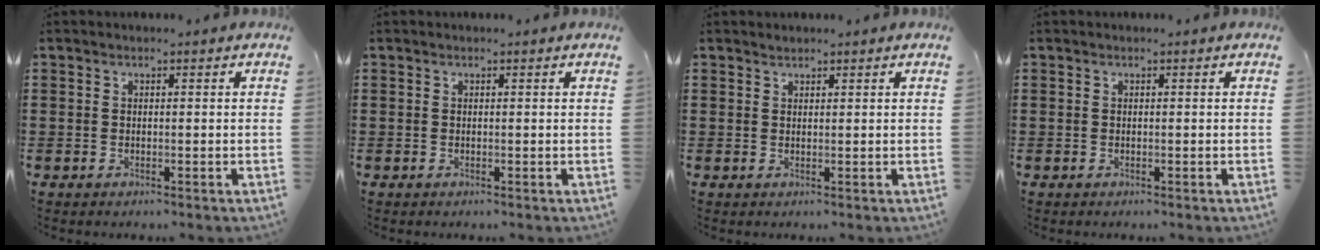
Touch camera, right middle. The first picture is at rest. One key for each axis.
{"total": 0.0}
{"total": 0.8, "fx": 0.8, "fy": 0.1, "fz": -0.2, "tx": 0.002, "ty": -0.001, "tz": 0.015}
{"total": 0.0}